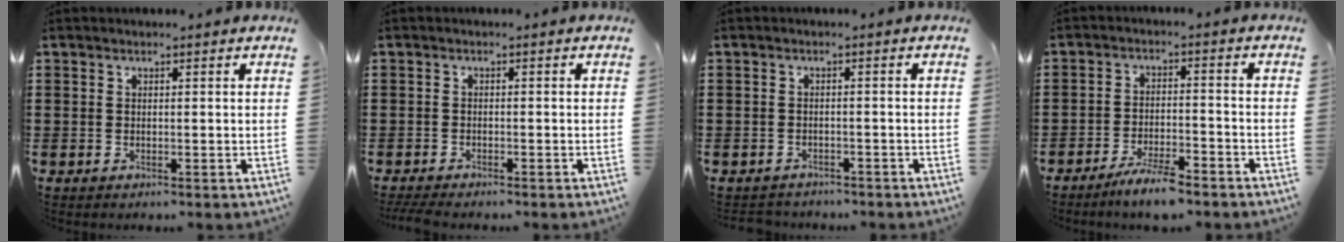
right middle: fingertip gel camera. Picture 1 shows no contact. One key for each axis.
{"total": 1.6, "fx": -1.5, "fy": 0.1, "fz": 0.4, "tx": -0.019, "ty": -0.006, "tz": -0.033}
{"total": 1.4, "fx": -1.4, "fy": 0.3, "fz": -0.1, "tx": -0.004, "ty": -0.002, "tz": -0.031}
{"total": 4.8, "fx": -4.2, "fy": 0.4, "fz": 2.3, "tx": -0.050, "ty": -0.003, "tz": -0.081}